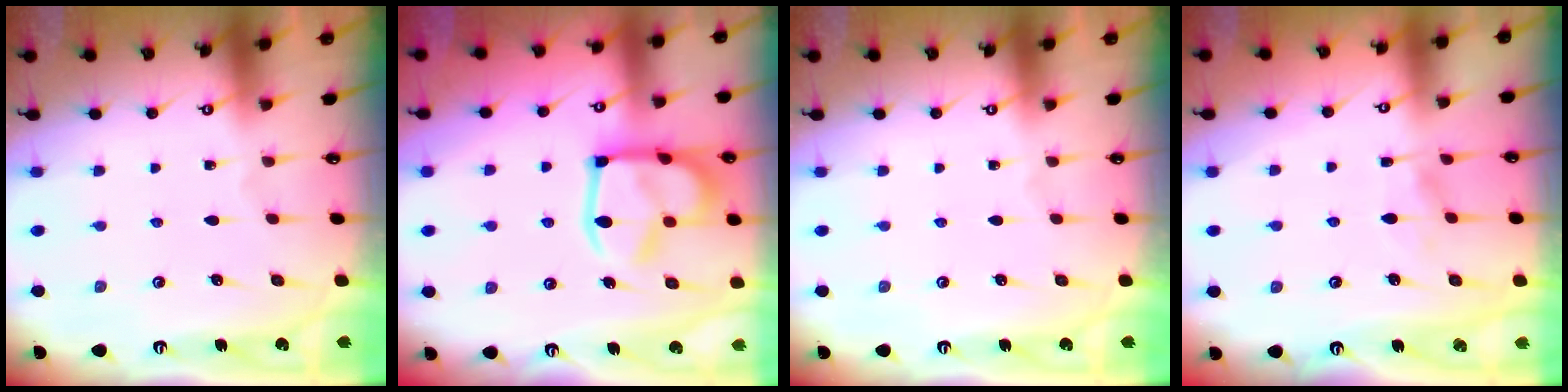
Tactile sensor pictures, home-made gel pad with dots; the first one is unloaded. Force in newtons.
{"total": 14.0, "press": 13.9, "slide": 1.7}
{"total": 0.0}
{"total": 4.5, "press": 4.5, "slide": 0.5}